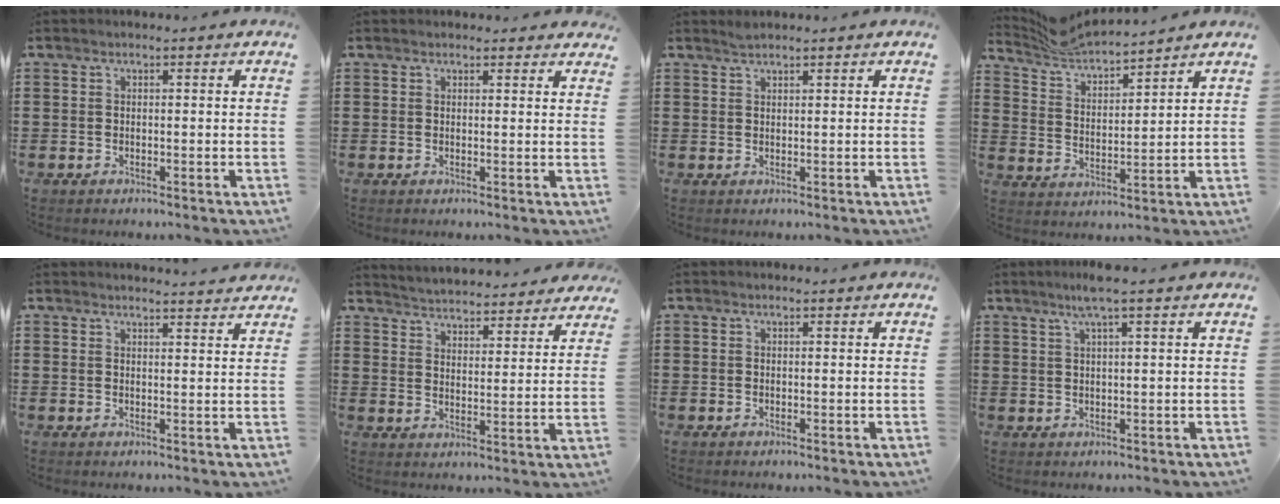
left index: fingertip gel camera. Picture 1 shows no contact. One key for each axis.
{"total": 1.3, "fx": 1.2, "fy": 0.5, "fz": 0.1, "tx": -0.005, "ty": 0.004, "tz": 0.024}
{"total": 1.0, "fx": 1.0, "fy": 0.1, "fz": 0.1, "tx": -0.005, "ty": -0.002, "tz": 0.020}
{"total": 5.7, "fx": 5.5, "fy": 0.4, "fz": 1.1, "tx": -0.047, "ty": -0.027, "tz": 0.097}
{"total": 2.2, "fx": 2.2, "fy": -0.3, "fz": 0.2, "tx": -0.010, "ty": -0.007, "tz": 0.043}
{"total": 4.2, "fx": 4.2, "fy": -0.1, "fz": 0.0, "tx": -0.023, "ty": -0.032, "tz": 0.071}
{"total": 0.0}
{"total": 3.3, "fx": 2.1, "fy": -0.3, "fz": 2.5, "tx": -0.053, "ty": 0.003, "tz": 0.037}